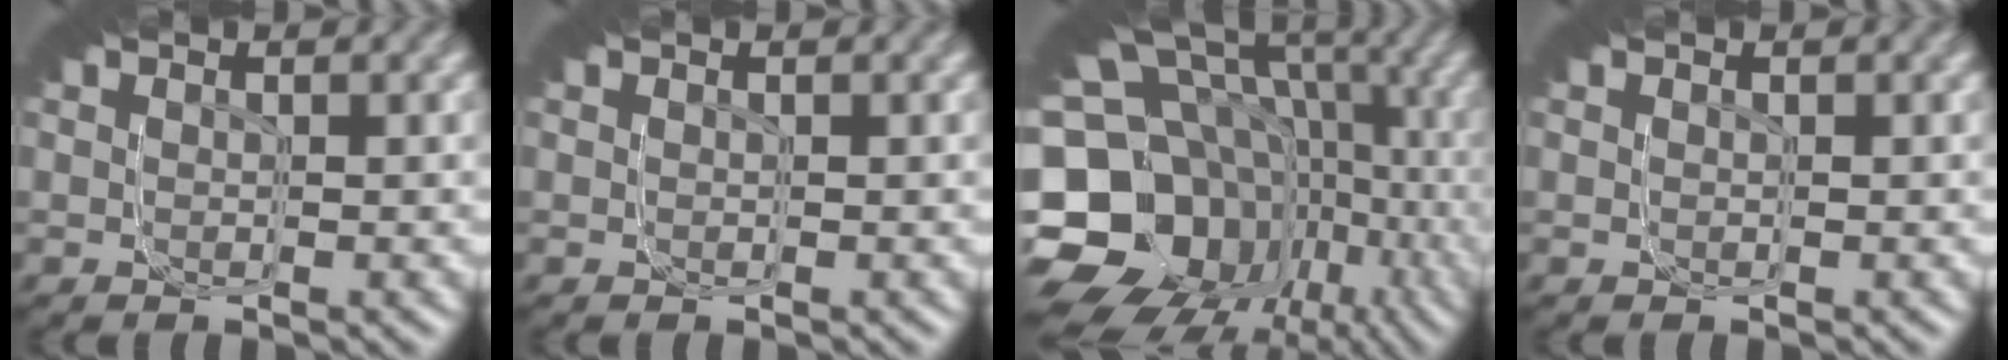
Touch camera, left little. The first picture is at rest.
{"total": 0.0}
{"total": 21.3, "force": [-7.0, 13.1, 15.3], "torque": [-0.200, -0.061, -0.093]}
{"total": 0.0}